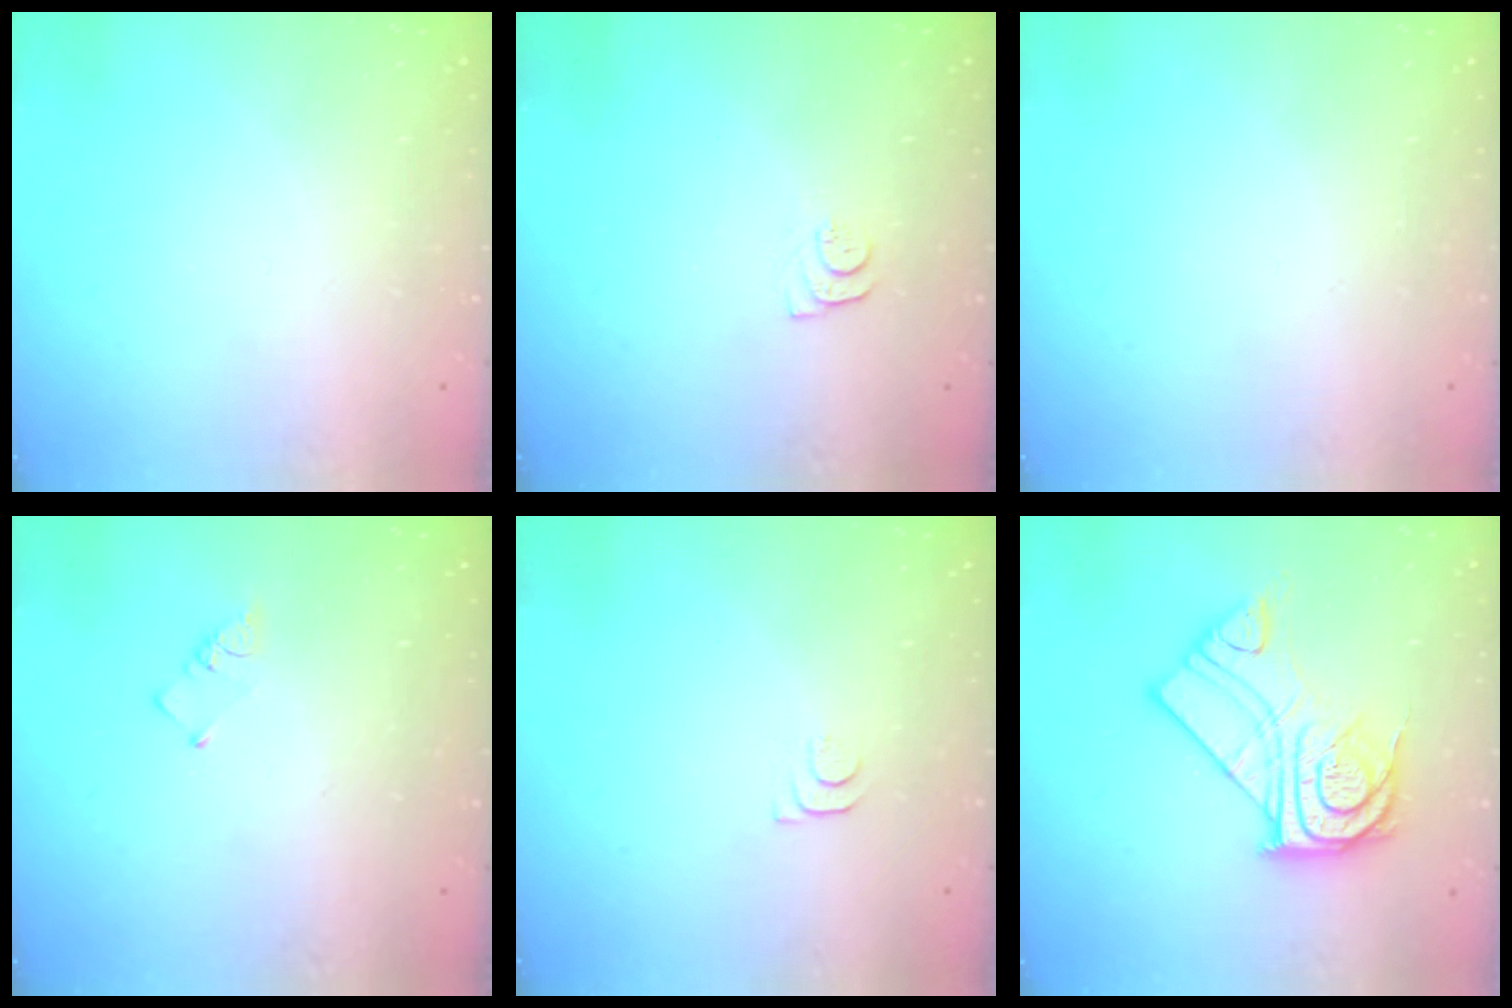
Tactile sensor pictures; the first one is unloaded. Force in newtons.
{"total": 5.2, "press": 5.2, "slide": 0.7}
{"total": 1.7, "press": 1.7, "slide": 0.1}
{"total": 1.9, "press": 1.9, "slide": 0.3}
{"total": 7.2, "press": 7.1, "slide": 0.8}
{"total": 16.6, "press": 16.5, "slide": 1.4}